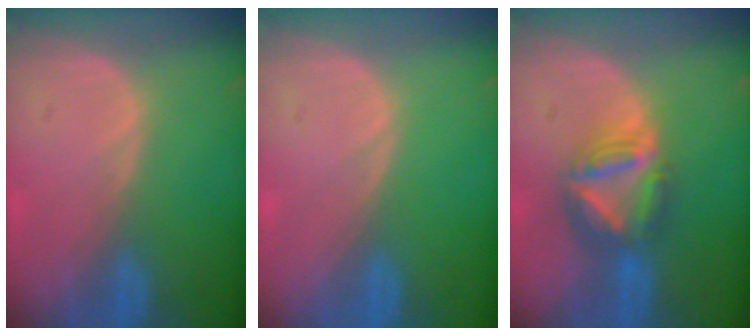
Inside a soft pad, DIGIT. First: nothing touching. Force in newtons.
{"total": 0.0}
{"total": 7.9, "press": 6.7, "slide": 4.1}